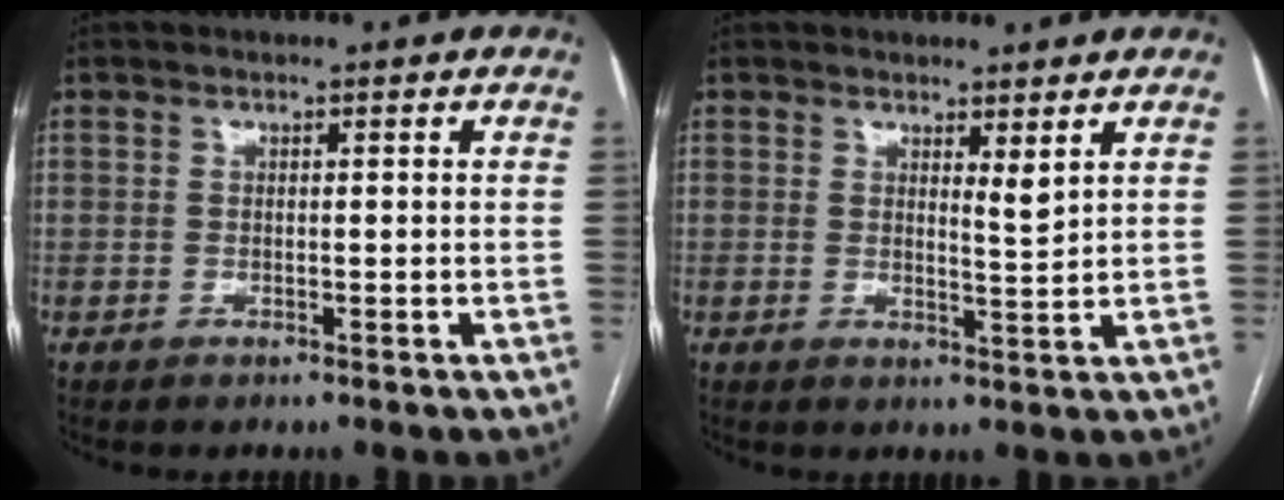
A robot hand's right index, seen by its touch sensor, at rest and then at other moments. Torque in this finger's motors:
{"motor_torque": [0.05, 0.18, 0.06, 0.00]}